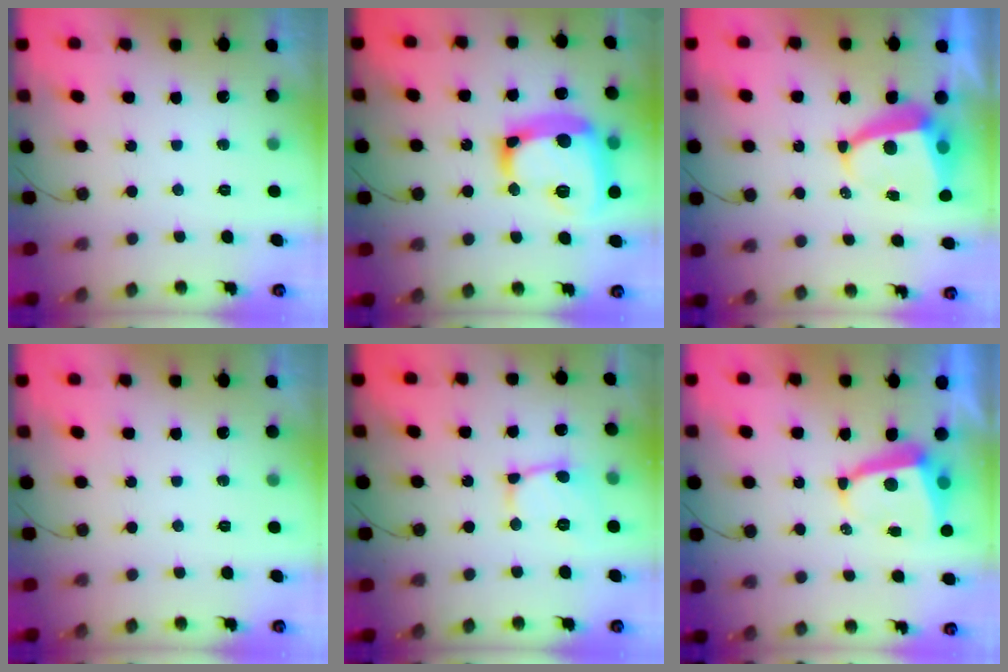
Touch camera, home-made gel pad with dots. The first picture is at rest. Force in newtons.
{"total": 21.6, "press": 21.5, "slide": 2.0}
{"total": 6.9, "press": 6.9, "slide": 0.9}
{"total": 0.0}
{"total": 5.8, "press": 5.8, "slide": 0.8}
{"total": 6.3, "press": 6.3, "slide": 0.6}